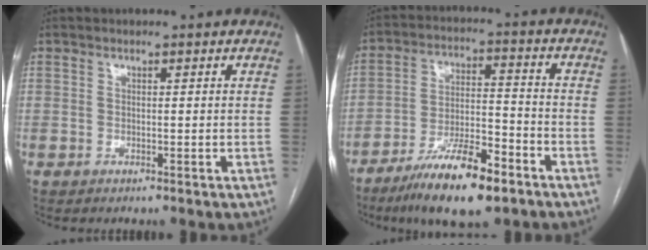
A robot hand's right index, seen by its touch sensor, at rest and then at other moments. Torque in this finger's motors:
{"motor_torque": [1.14, -1.00, 0.70, 0.17]}